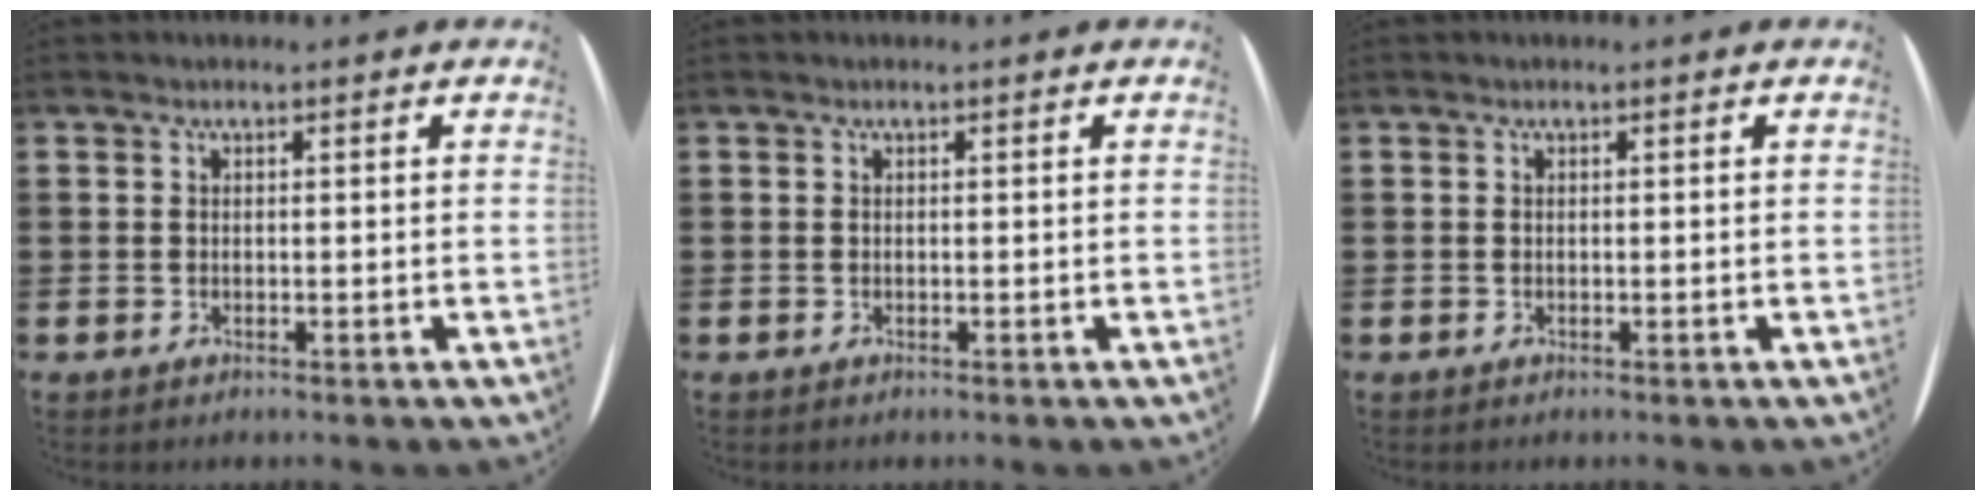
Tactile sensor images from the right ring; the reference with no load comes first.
{"total": 0.0}
{"total": 0.0}